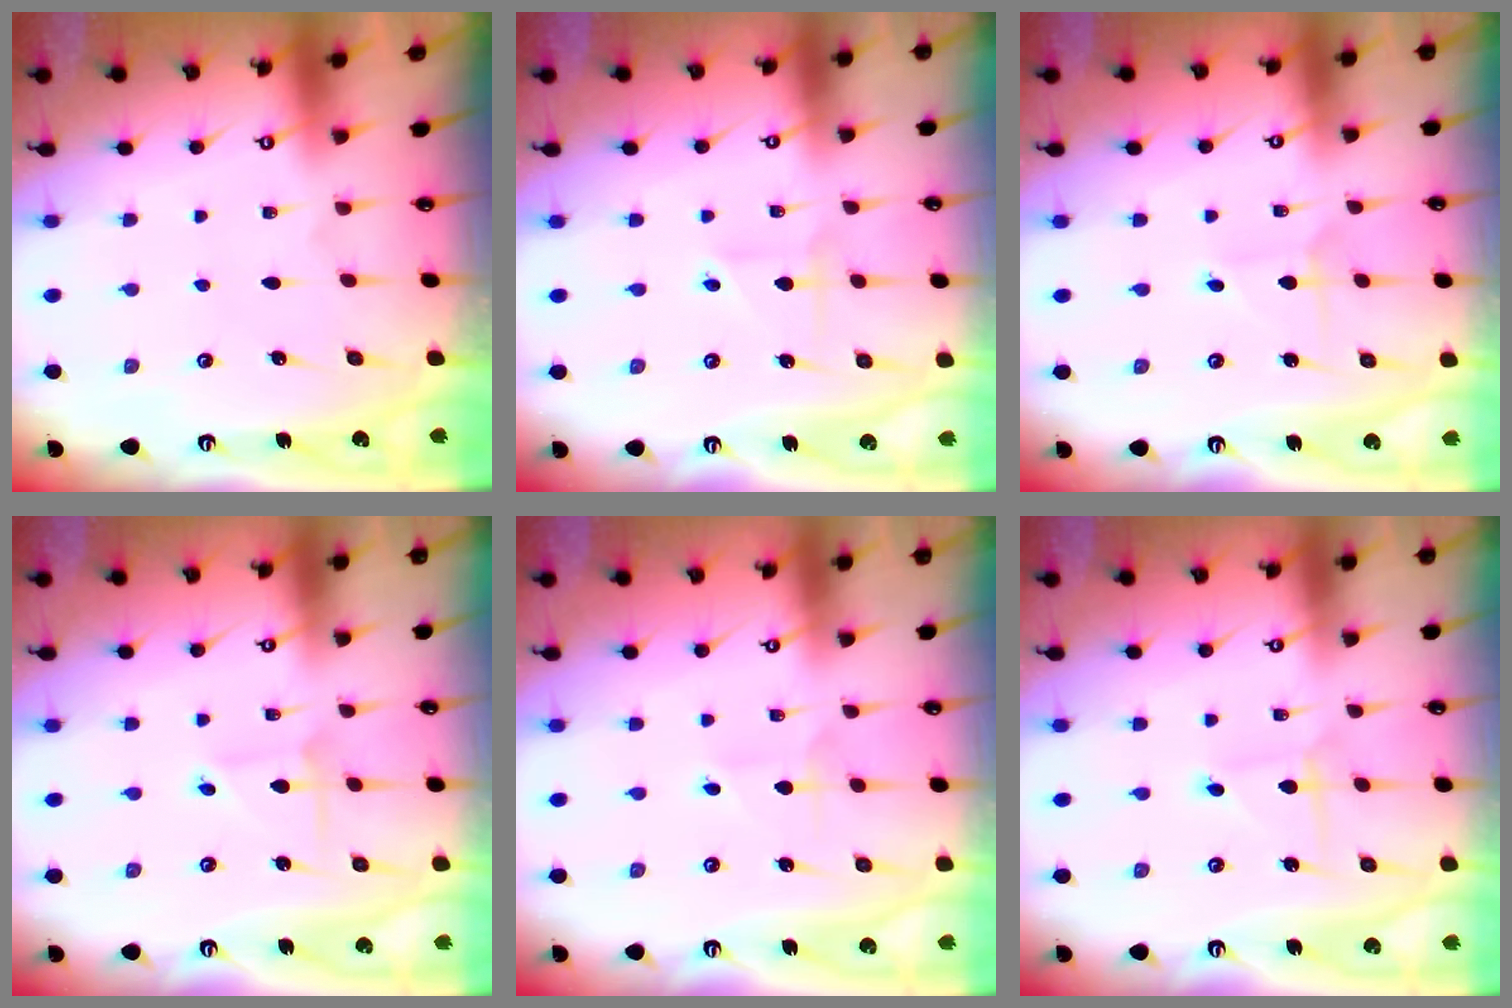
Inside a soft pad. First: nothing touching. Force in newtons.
{"total": 2.3, "press": 2.3, "slide": 0.4}
{"total": 2.9, "press": 2.9, "slide": 0.3}
{"total": 2.0, "press": 2.0, "slide": 0.2}
{"total": 1.9, "press": 1.9, "slide": 0.1}
{"total": 3.0, "press": 3.0, "slide": 0.2}